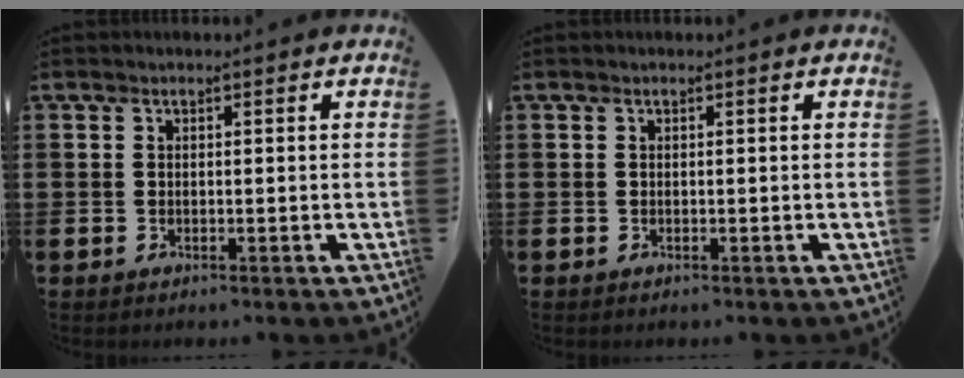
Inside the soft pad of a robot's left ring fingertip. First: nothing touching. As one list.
[{"total": 0.0}]